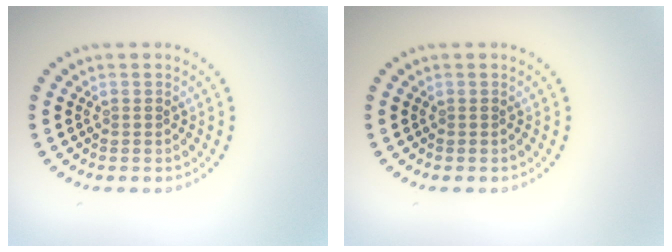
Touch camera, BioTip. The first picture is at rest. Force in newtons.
{"total": 0.0}